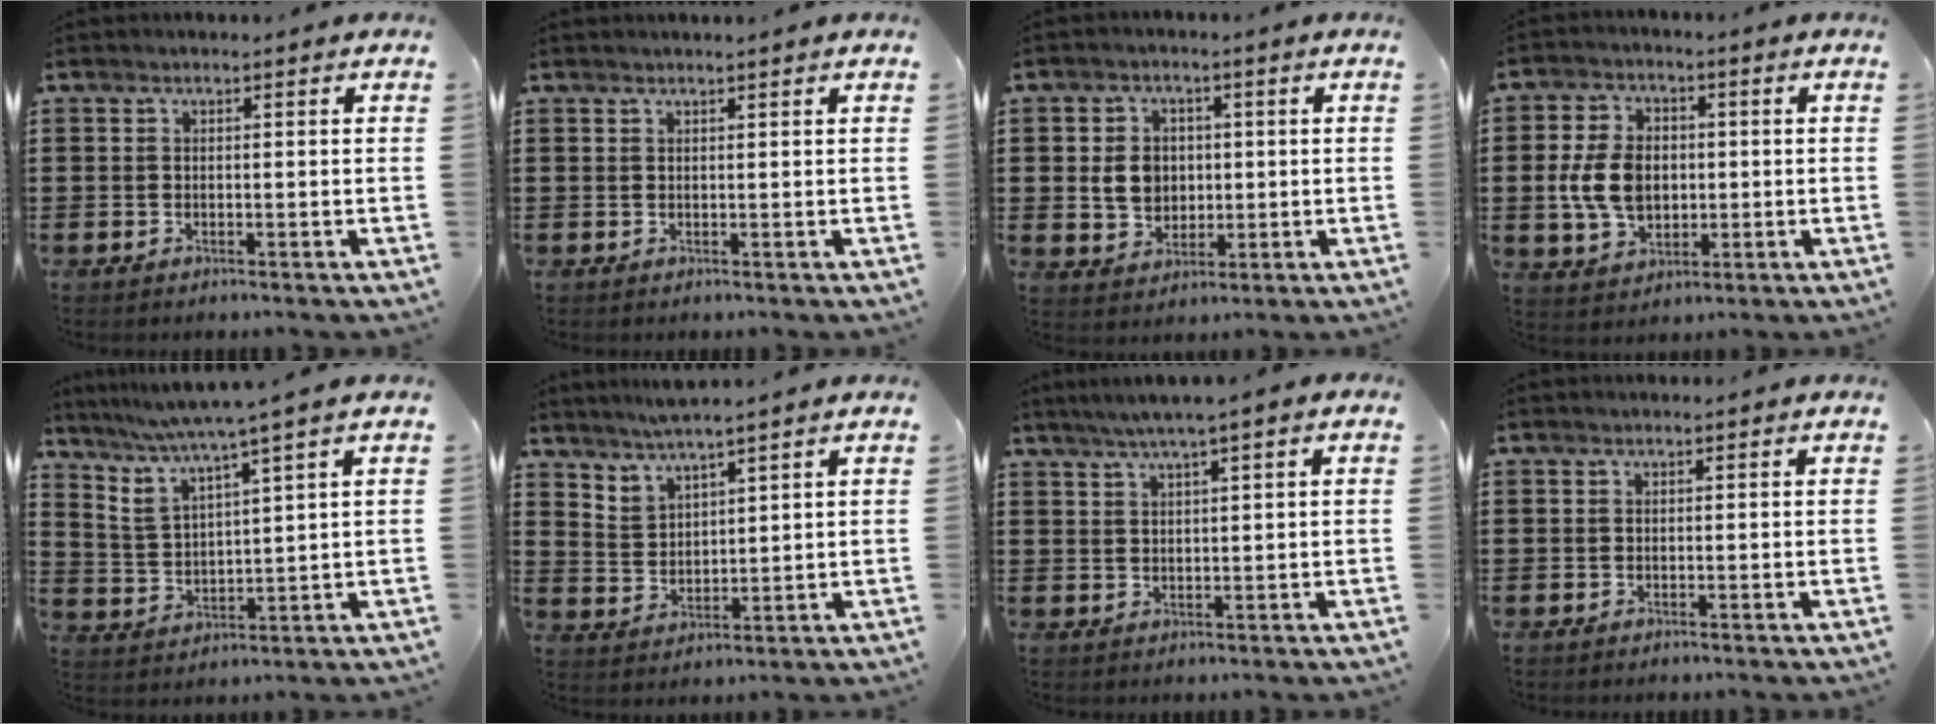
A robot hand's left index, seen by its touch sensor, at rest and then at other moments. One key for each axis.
{"total": 0.7, "fx": 0.6, "fy": -0.2, "fz": 0.3, "tx": -0.006, "ty": -0.003, "tz": 0.013}
{"total": 5.4, "fx": 0.3, "fy": 4.5, "fz": 3.0, "tx": -0.063, "ty": 0.010, "tz": 0.003}
{"total": 8.0, "fx": -0.3, "fy": 5.7, "fz": 5.7, "tx": -0.131, "ty": 0.006, "tz": -0.011}
{"total": 5.0, "fx": 4.1, "fy": -0.6, "fz": 2.9, "tx": -0.071, "ty": -0.028, "tz": 0.065}
{"total": 3.4, "fx": 3.4, "fy": 0.0, "fz": 0.2, "tx": -0.016, "ty": -0.012, "tz": 0.062}
{"total": 2.6, "fx": 1.6, "fy": -0.1, "fz": 2.1, "tx": -0.040, "ty": 0.002, "tz": 0.028}
{"total": 0.0}